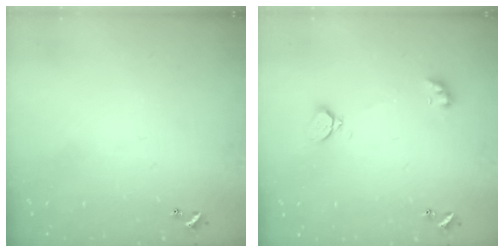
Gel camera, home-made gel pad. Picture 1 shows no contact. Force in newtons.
{"total": 2.1, "press": 2.0, "slide": 0.5}